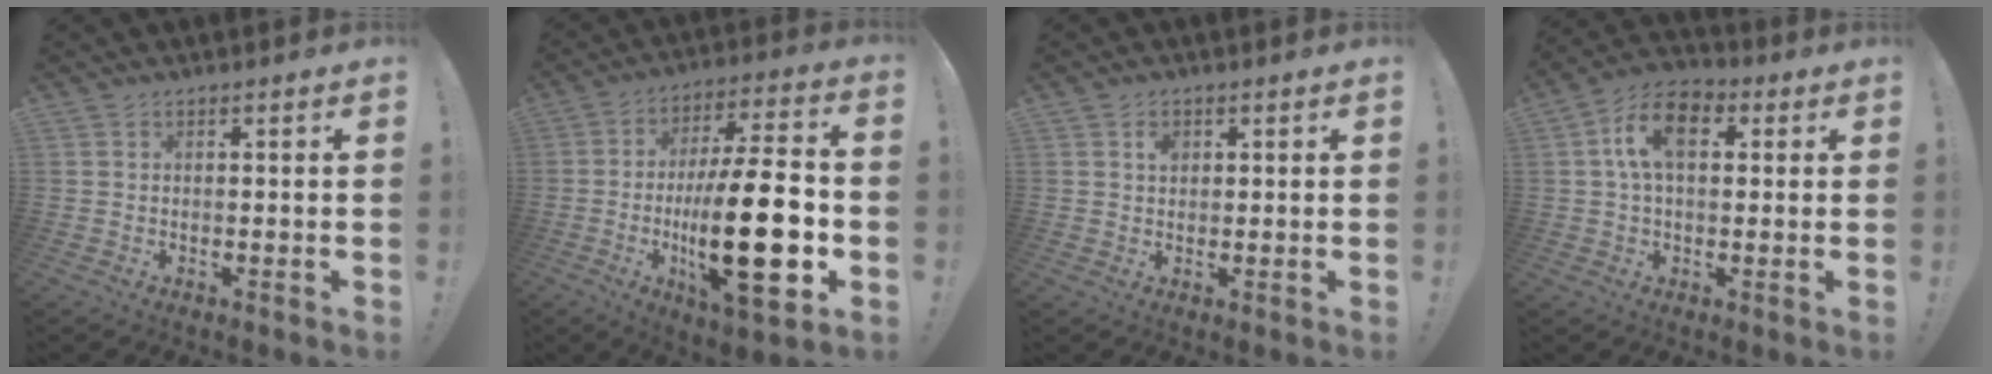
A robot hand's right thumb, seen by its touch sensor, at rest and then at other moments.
{"total": 26.9, "force": [-4.9, 8.1, 25.2], "torque": [-0.434, -0.003, -0.079]}
{"total": 1.9, "force": [0.7, 1.4, 1.1], "torque": [0.001, -0.007, 0.007]}
{"total": 11.2, "force": [2.9, 6.7, 8.5], "torque": [-0.153, 0.014, 0.054]}